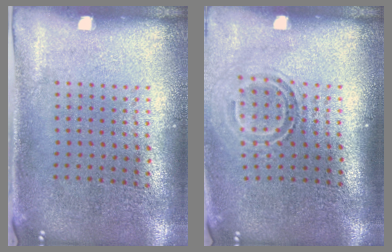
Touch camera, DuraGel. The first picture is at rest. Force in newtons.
{"total": 1.7, "press": 1.2, "slide": 1.2}